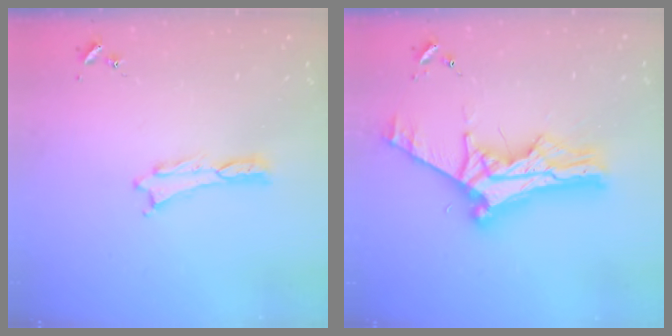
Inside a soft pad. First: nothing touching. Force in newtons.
{"total": 11.4, "press": 11.4, "slide": 1.1}